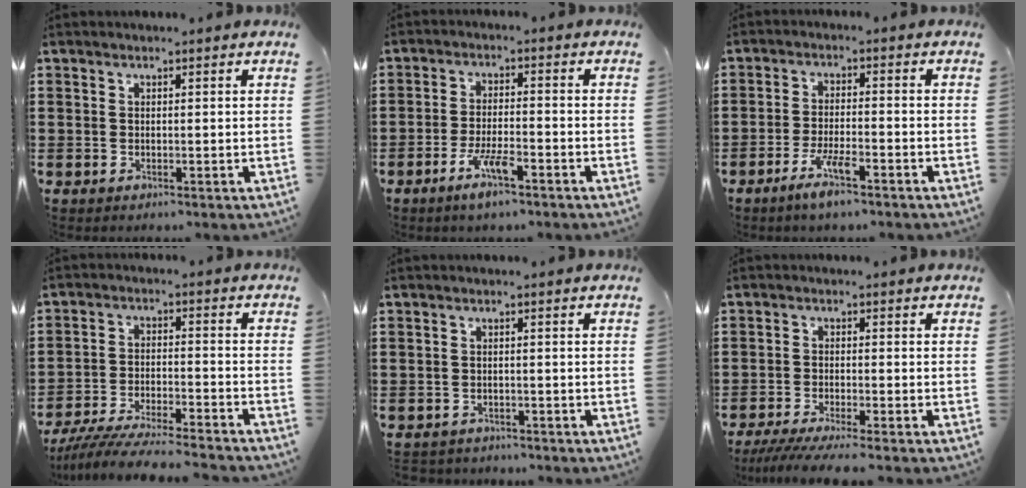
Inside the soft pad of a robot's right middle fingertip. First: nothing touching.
{"total": 5.2, "force": [-3.2, 0.9, 4.0], "torque": [-0.086, -0.004, -0.060]}
{"total": 4.8, "force": [-3.2, 0.7, 3.6], "torque": [-0.079, -0.006, -0.060]}
{"total": 7.2, "force": [-6.8, 0.1, 2.2], "torque": [-0.047, -0.005, -0.134]}
{"total": 1.5, "force": [-1.5, 0.3, -0.2], "torque": [-0.004, 0.001, -0.034]}
{"total": 3.6, "force": [-3.2, -0.3, 1.6], "torque": [-0.042, -0.016, -0.066]}